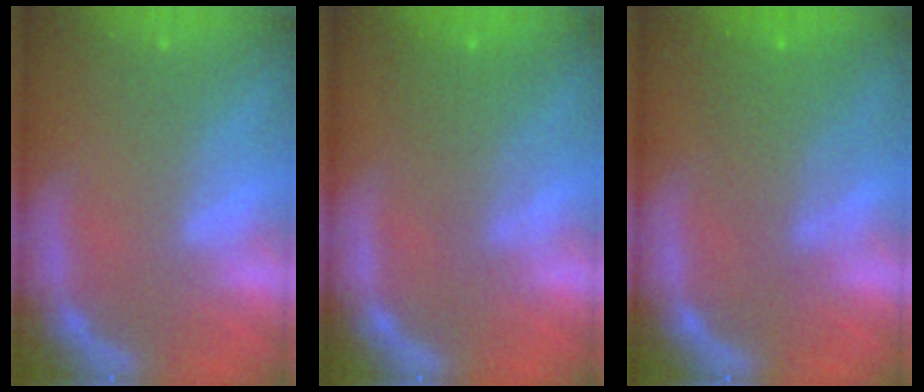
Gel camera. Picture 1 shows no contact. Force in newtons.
{"total": 3.6}
{"total": 4.6}